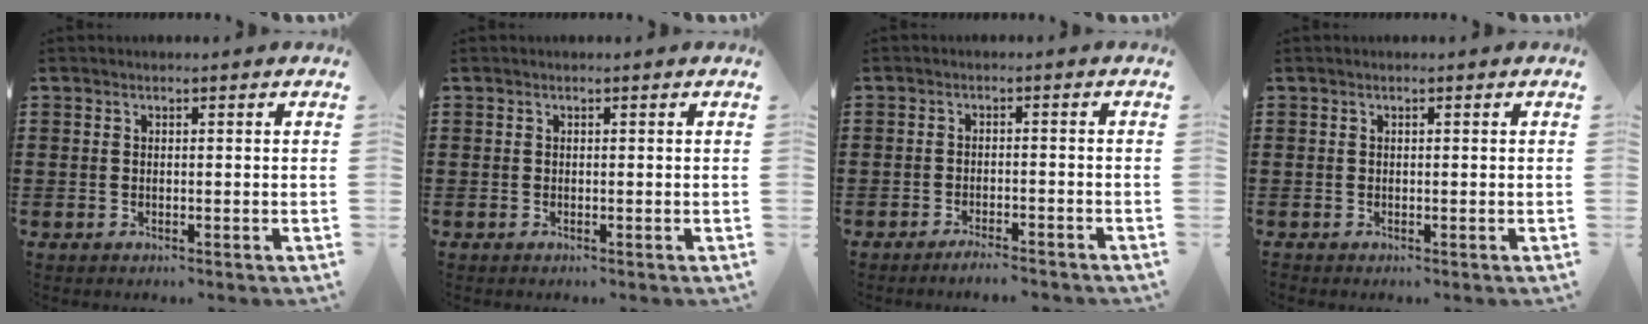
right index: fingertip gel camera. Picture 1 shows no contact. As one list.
[{"total": 0.0}, {"total": 2.3, "force": [-2.2, -0.2, 0.7], "torque": [-0.014, -0.001, -0.043]}, {"total": 0.0}]